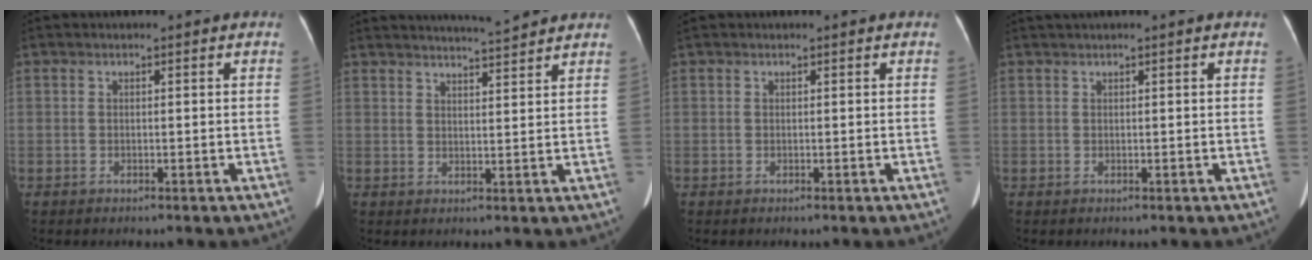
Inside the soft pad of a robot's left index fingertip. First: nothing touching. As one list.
[{"total": 6.5, "force": [6.2, -0.4, 1.9], "torque": [-0.037, 0.008, 0.087]}, {"total": 0.0}, {"total": 1.0, "force": [0.7, -0.2, 0.7], "torque": [-0.019, 0.017, 0.020]}]